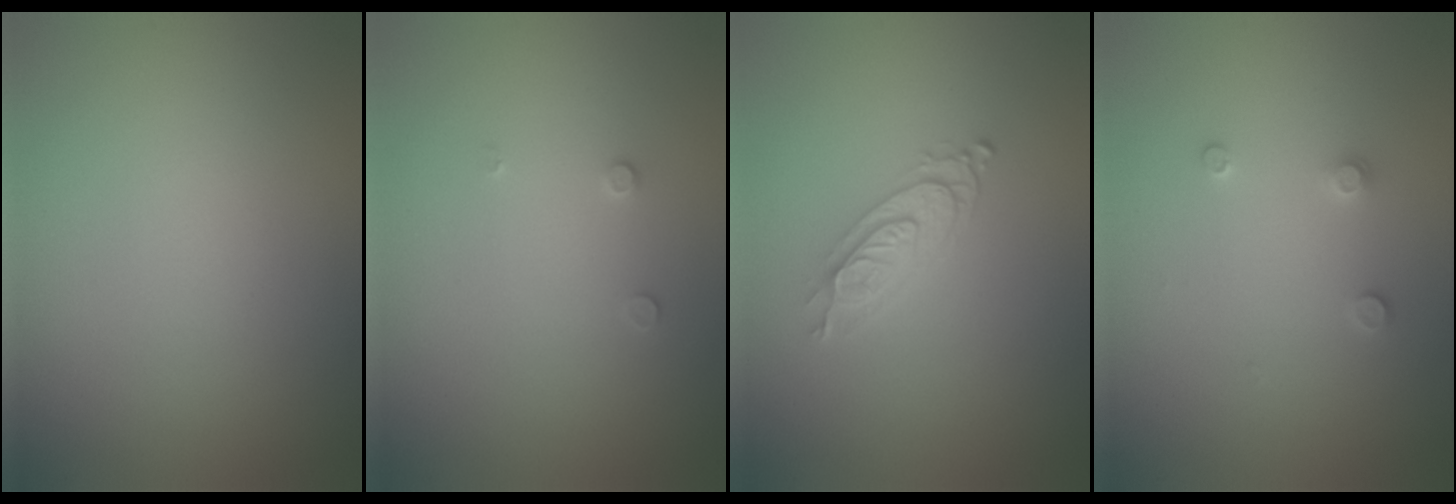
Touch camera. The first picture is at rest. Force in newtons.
{"total": 0.6, "press": 0.6, "slide": 0.2}
{"total": 2.5, "press": 2.0, "slide": 1.5}
{"total": 1.0, "press": 1.0, "slide": 0.2}